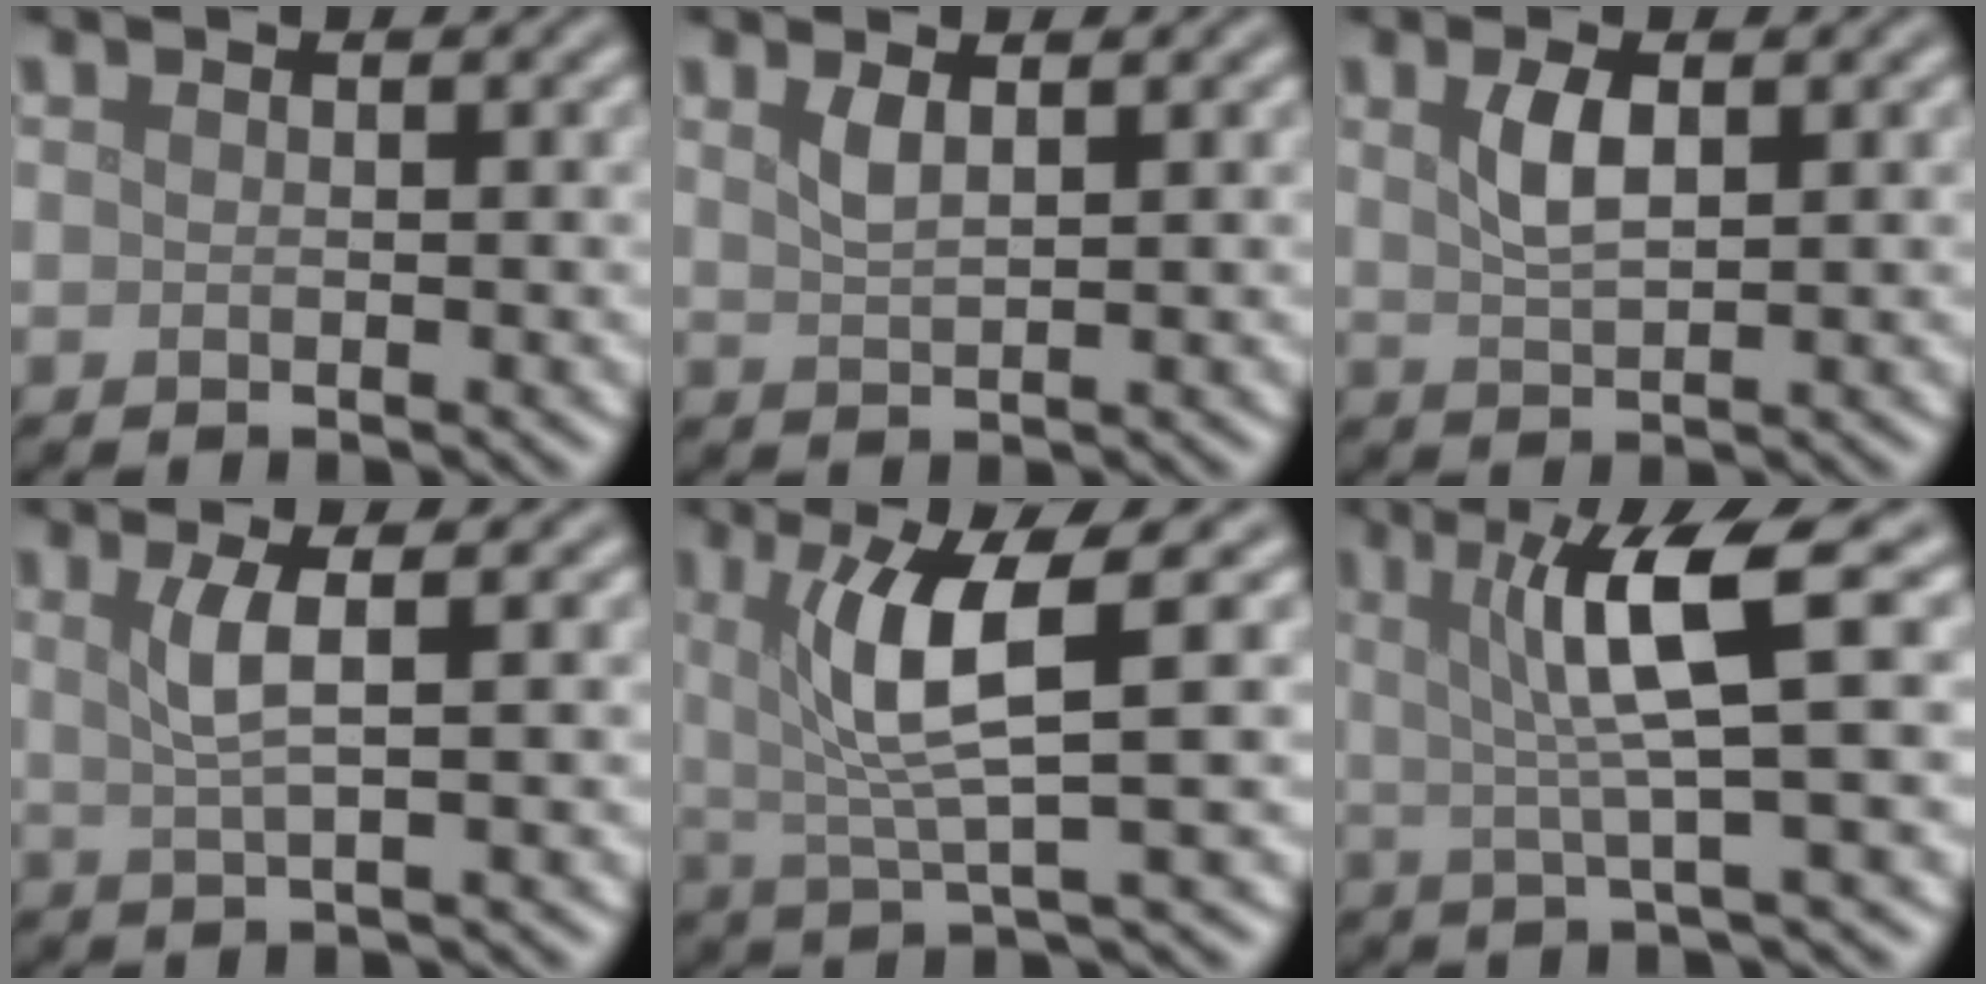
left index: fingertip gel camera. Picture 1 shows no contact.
{"total": 1.6, "force": [1.0, 0.5, 1.2], "torque": [-0.026, 0.000, 0.021]}
{"total": 2.6, "force": [1.0, 1.0, 2.2], "torque": [-0.047, 0.002, 0.021]}
{"total": 2.8, "force": [0.9, 0.6, 2.6], "torque": [-0.046, 0.000, 0.016]}
{"total": 6.0, "force": [1.6, 1.0, 5.7], "torque": [-0.104, 0.002, 0.031]}
{"total": 6.2, "force": [1.4, 0.8, 6.0], "torque": [-0.104, 0.006, 0.026]}